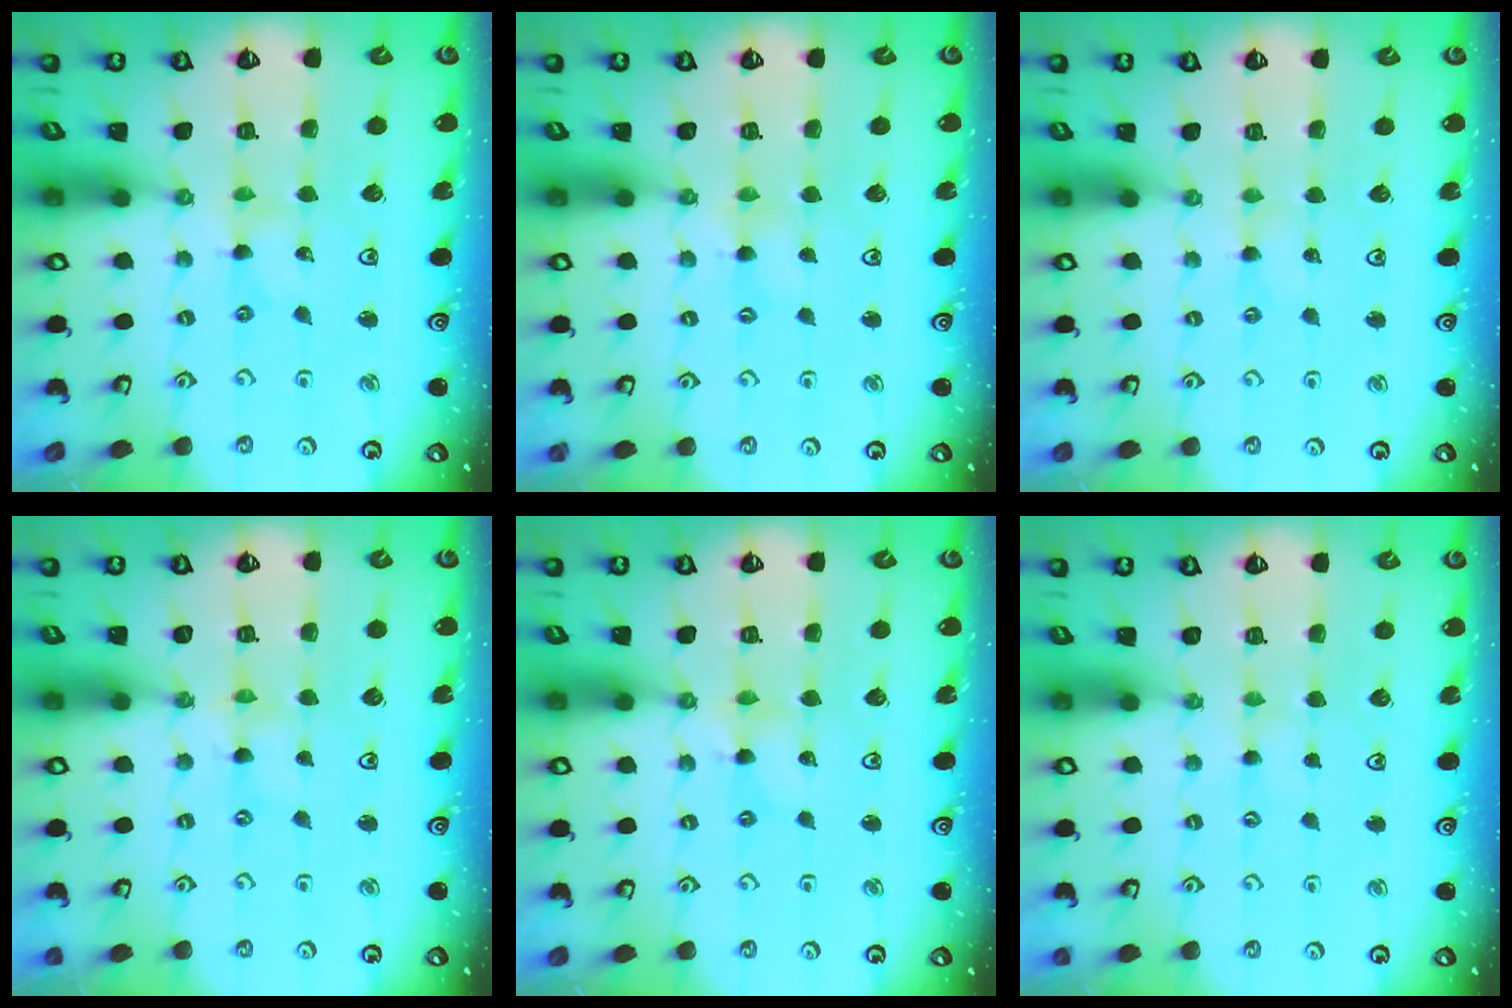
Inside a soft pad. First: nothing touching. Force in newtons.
{"total": 2.0, "press": 2.0, "slide": 0.2}
{"total": 0.0}
{"total": 0.0}
{"total": 1.1, "press": 1.1, "slide": 0.1}
{"total": 1.2, "press": 1.2, "slide": 0.2}